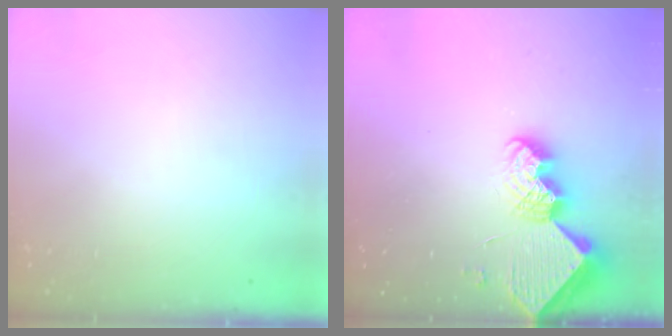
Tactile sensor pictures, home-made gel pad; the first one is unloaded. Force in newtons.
{"total": 10.0, "press": 10.0, "slide": 0.8}